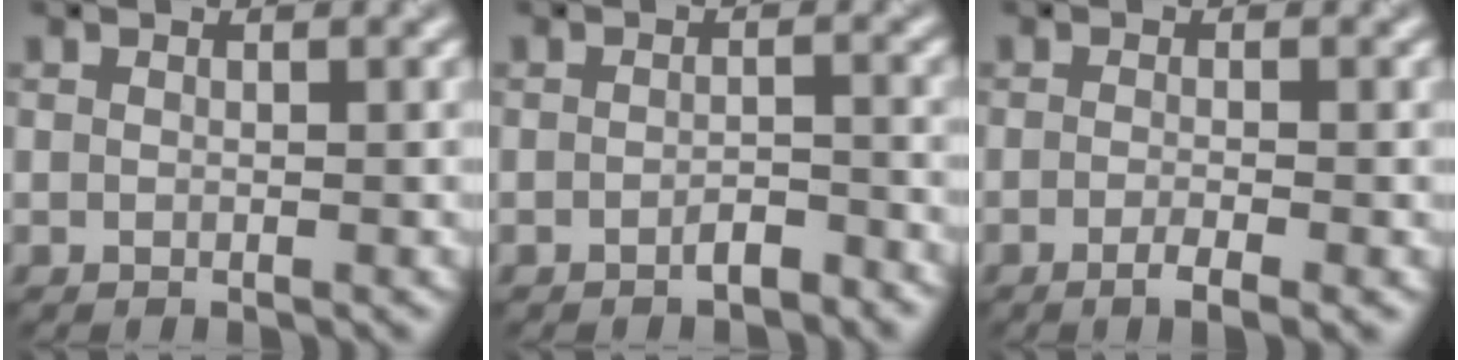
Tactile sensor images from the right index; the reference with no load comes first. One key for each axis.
{"total": 1.6, "fx": -1.2, "fy": 0.5, "fz": 1.0, "tx": -0.016, "ty": 0.003, "tz": -0.022}
{"total": 2.6, "fx": -1.1, "fy": 0.7, "fz": 2.2, "tx": -0.030, "ty": -0.002, "tz": -0.022}